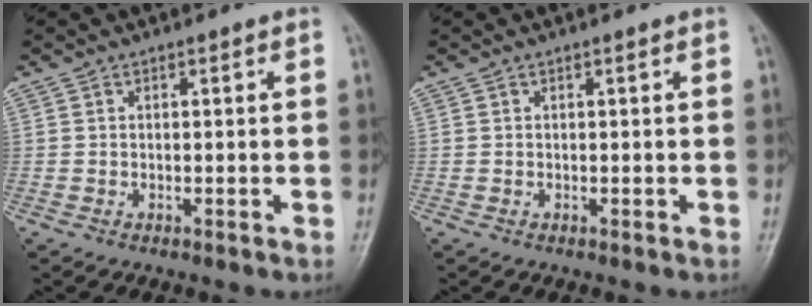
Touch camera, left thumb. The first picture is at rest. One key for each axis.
{"total": 0.0}